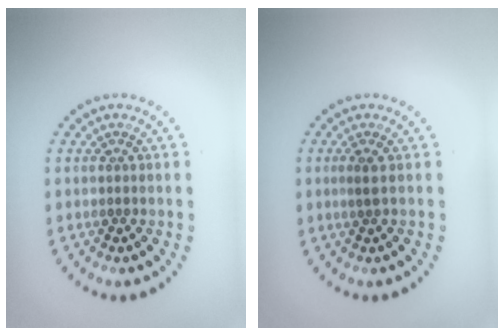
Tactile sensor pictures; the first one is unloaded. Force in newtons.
{"total": 1.0, "press": 0.8, "slide": 0.5}